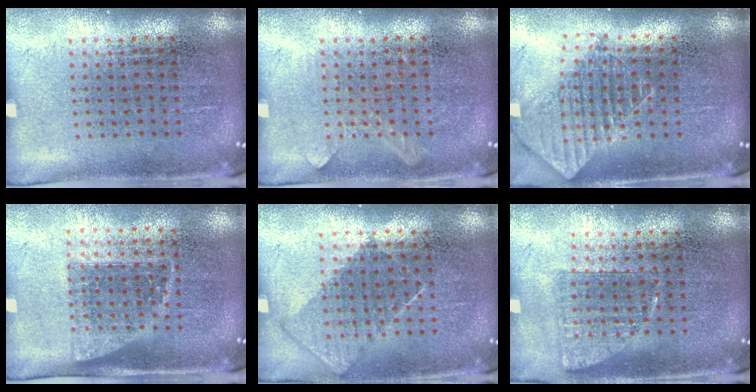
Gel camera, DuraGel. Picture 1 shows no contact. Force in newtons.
{"total": 0.6, "press": 0.6, "slide": 0.1}
{"total": 1.8, "press": 1.5, "slide": 1.1}
{"total": 1.2, "press": 0.9, "slide": 0.7}
{"total": 0.9, "press": 0.7, "slide": 0.5}
{"total": 0.7, "press": 0.7, "slide": 0.3}